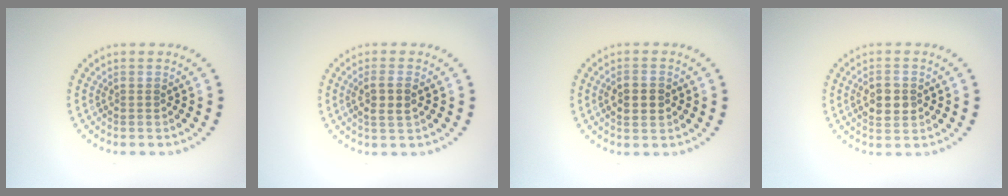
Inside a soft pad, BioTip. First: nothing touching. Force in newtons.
{"total": 2.1, "press": 2.0, "slide": 0.8}
{"total": 2.3, "press": 2.3, "slide": 0.1}
{"total": 2.6, "press": 2.6, "slide": 0.1}